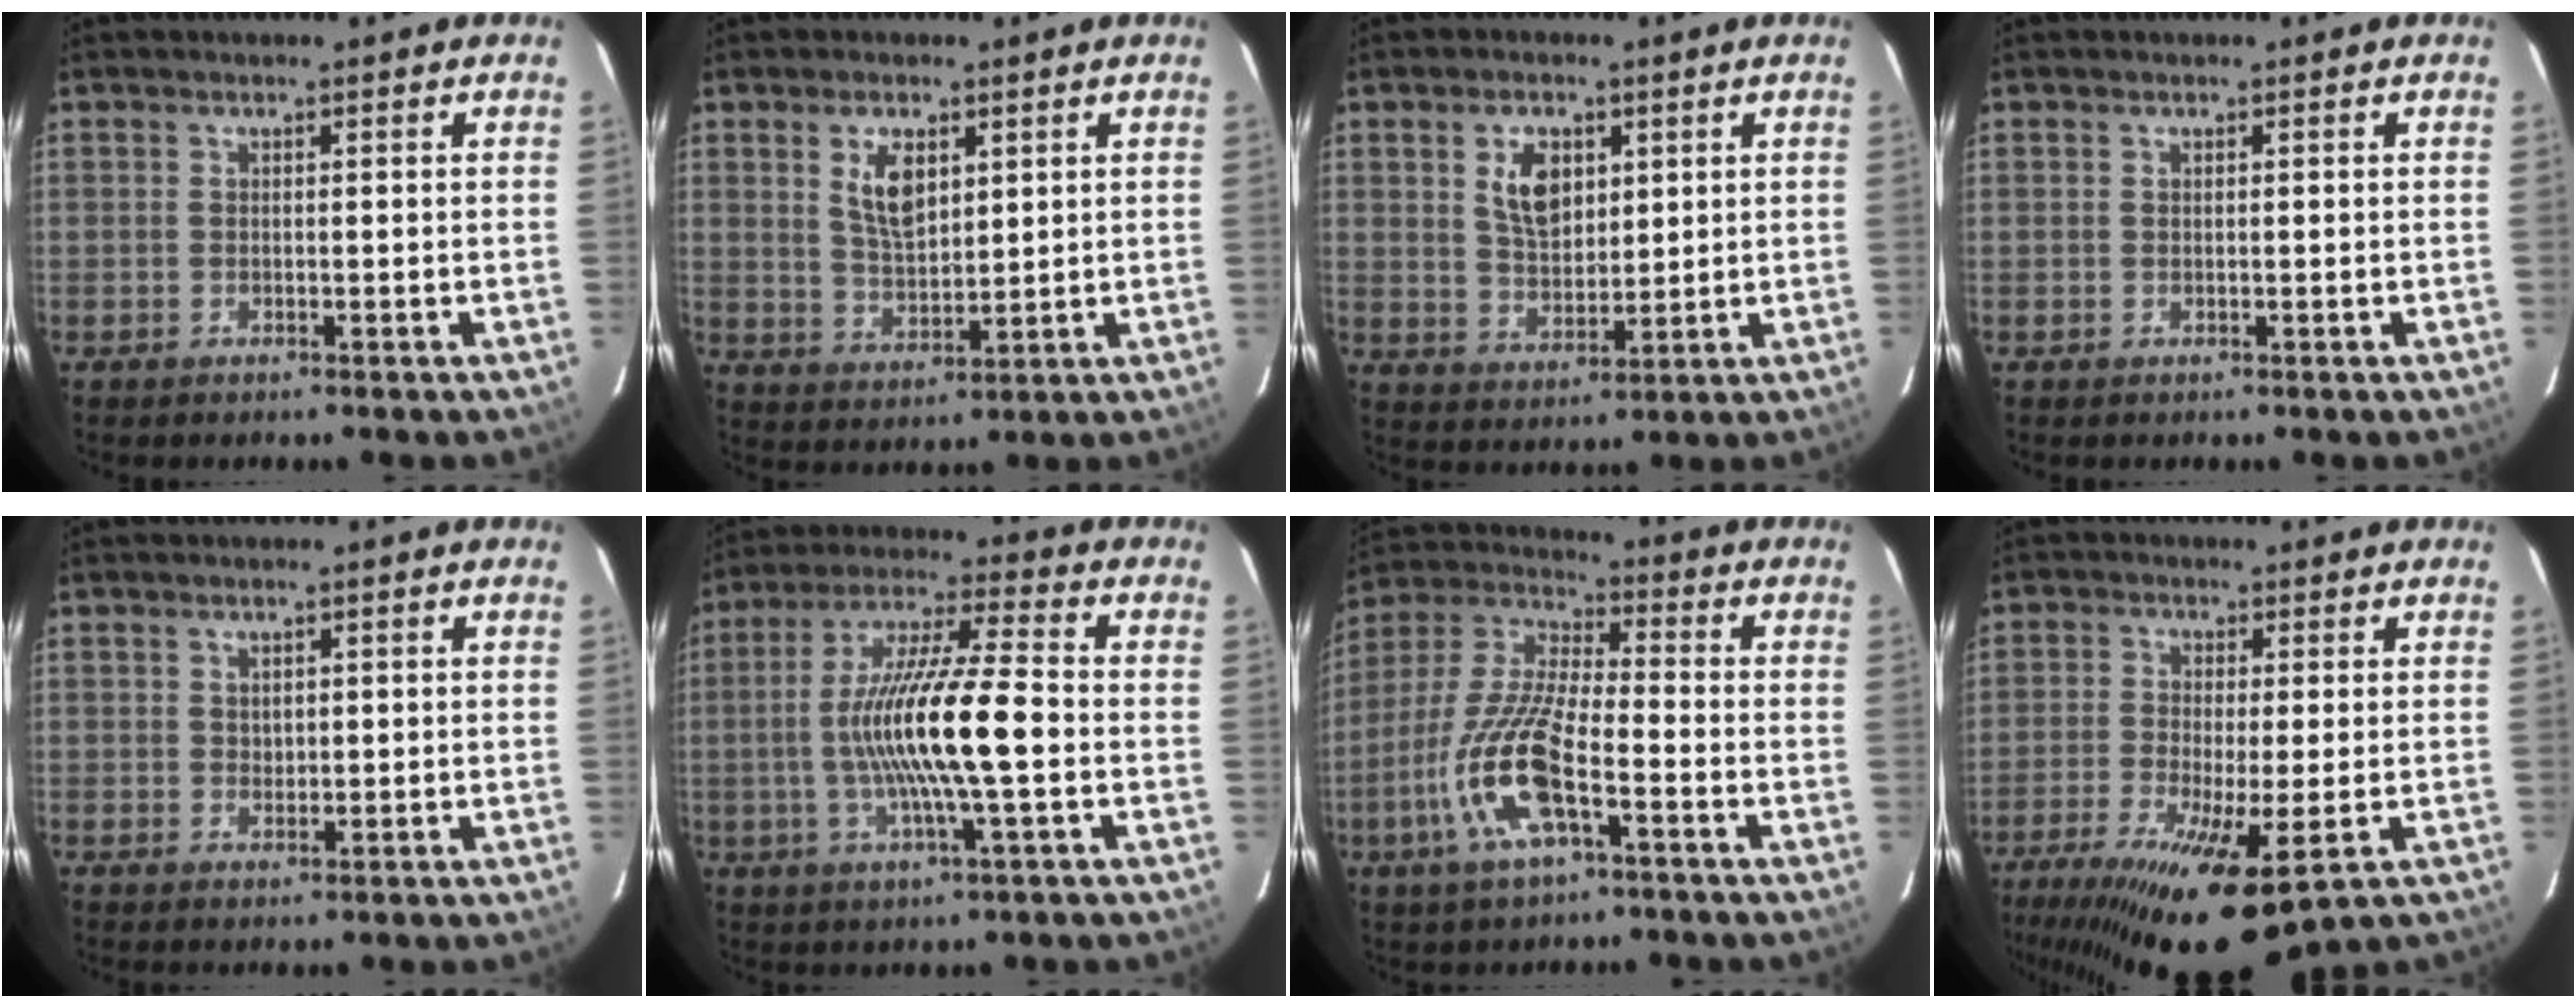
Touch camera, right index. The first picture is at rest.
{"total": 6.9, "force": [2.8, 3.4, 5.3], "torque": [-0.096, 0.001, 0.059]}
{"total": 7.5, "force": [2.8, 4.4, 5.4], "torque": [-0.097, 0.007, 0.056]}
{"total": 0.0}
{"total": 1.5, "force": [0.5, 1.2, 0.7], "torque": [-0.008, 0.004, 0.011]}
{"total": 16.4, "force": [-2.3, 0.8, 16.2], "torque": [-0.304, 0.002, -0.044]}
{"total": 15.1, "force": [-6.2, 4.1, 13.2], "torque": [-0.285, -0.009, -0.126]}
{"total": 15.9, "force": [-8.4, 3.7, 13.0], "torque": [-0.266, -0.056, -0.142]}